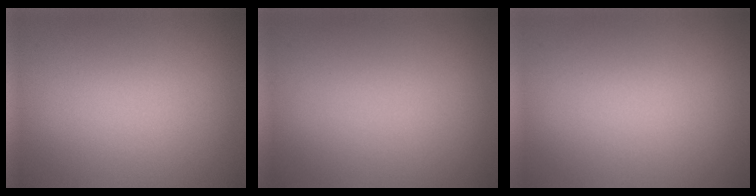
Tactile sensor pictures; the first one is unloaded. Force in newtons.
{"total": 0.0}
{"total": 0.0}